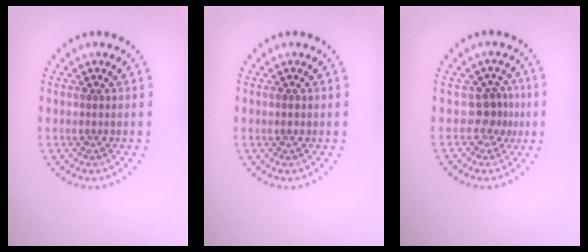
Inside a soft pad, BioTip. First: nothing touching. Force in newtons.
{"total": 0.8, "press": 0.8, "slide": 0.1}
{"total": 2.3, "press": 1.6, "slide": 1.6}